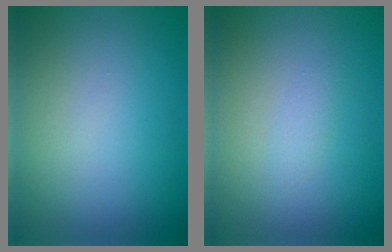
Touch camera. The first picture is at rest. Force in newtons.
{"total": 0.8, "press": 0.8, "slide": 0.0}